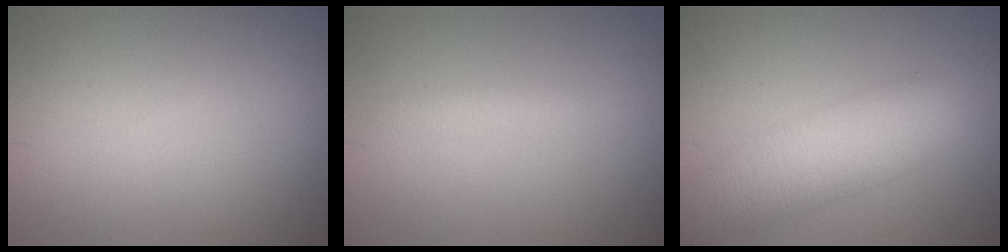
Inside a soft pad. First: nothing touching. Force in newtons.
{"total": 1.4, "press": 1.4, "slide": 0.1}
{"total": 7.2, "press": 7.2, "slide": 0.3}